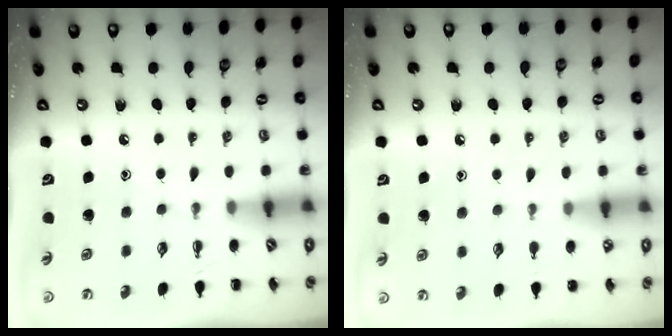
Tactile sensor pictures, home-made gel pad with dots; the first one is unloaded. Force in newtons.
{"total": 6.2, "press": 5.8, "slide": 2.2}